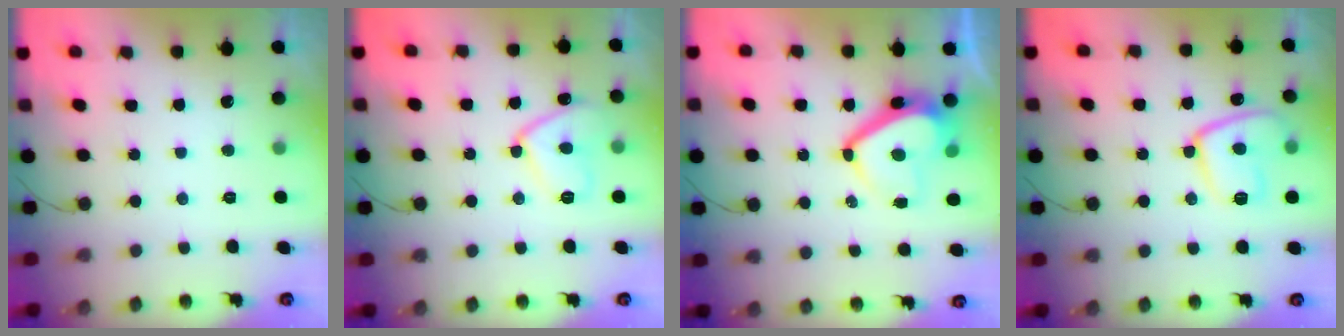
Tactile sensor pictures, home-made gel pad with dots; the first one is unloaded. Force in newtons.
{"total": 10.8, "press": 10.7, "slide": 1.0}
{"total": 9.8, "press": 9.7, "slide": 1.3}
{"total": 12.6, "press": 12.5, "slide": 1.2}